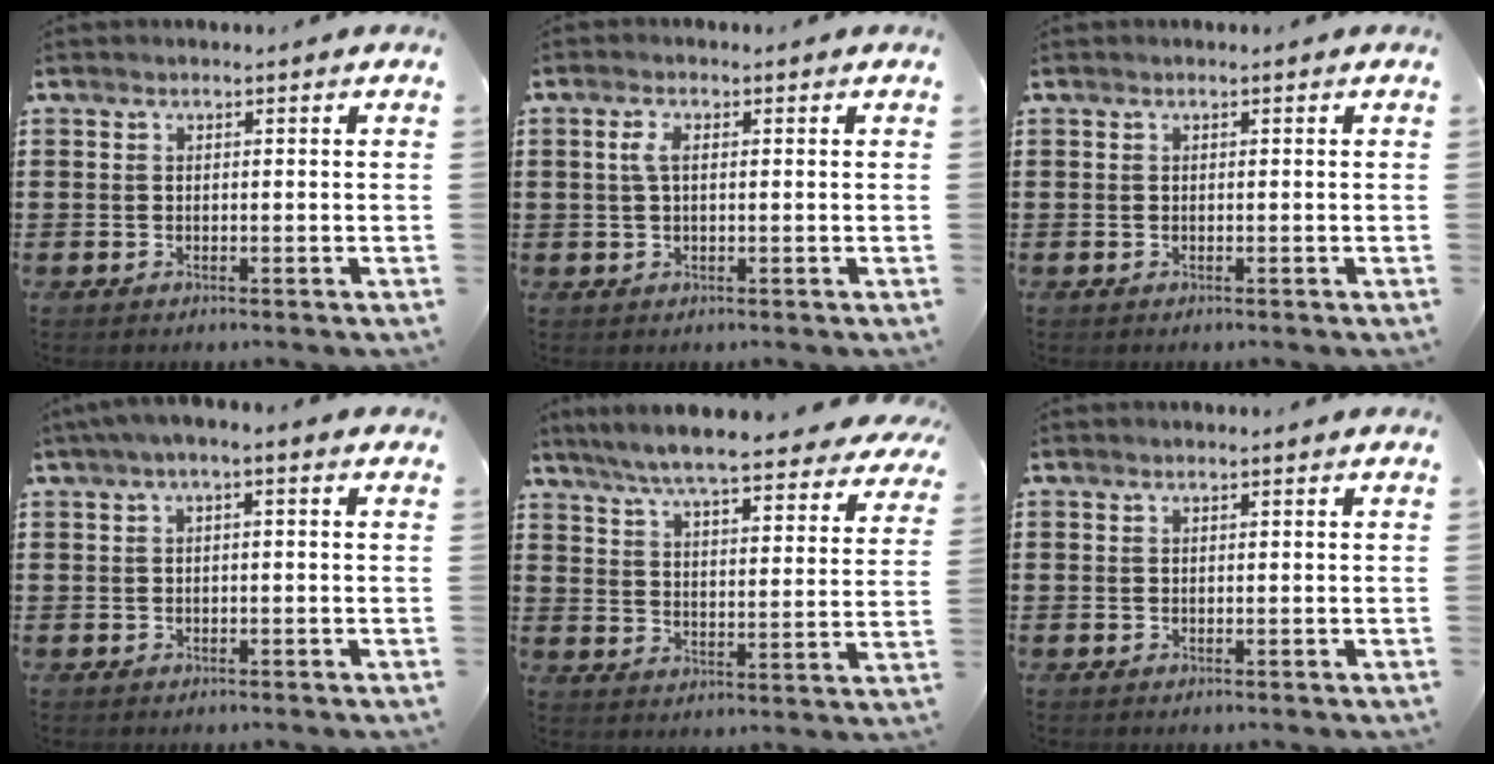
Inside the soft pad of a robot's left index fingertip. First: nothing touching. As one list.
[{"total": 2.6, "force": [0.4, 1.1, 2.4], "torque": [-0.058, 0.004, 0.003]}, {"total": 0.0}, {"total": 1.7, "force": [-0.7, 0.3, 1.5], "torque": [-0.023, -0.001, -0.014]}, {"total": 7.4, "force": [6.8, -0.2, 2.9], "torque": [-0.086, -0.044, 0.118]}, {"total": 0.0}]